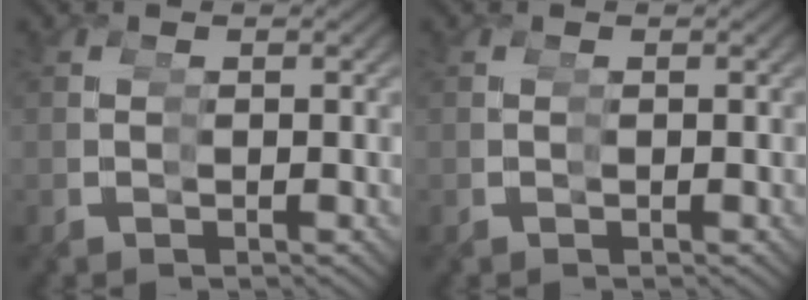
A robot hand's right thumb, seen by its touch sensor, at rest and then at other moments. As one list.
[{"total": 0.0}]